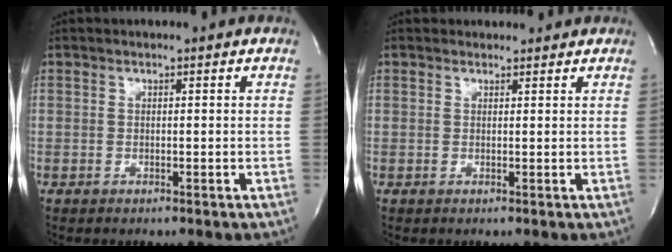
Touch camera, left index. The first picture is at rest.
{"total": 1.7, "force": [1.5, 0.7, -0.3], "torque": [-0.006, 0.005, 0.018]}